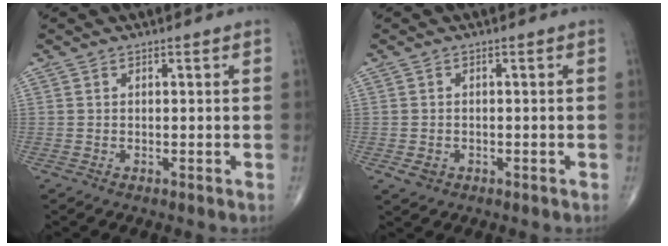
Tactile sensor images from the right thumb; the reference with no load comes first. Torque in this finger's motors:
{"motor_torque": [0.27, 0.11, -0.11, -0.06, -0.01]}